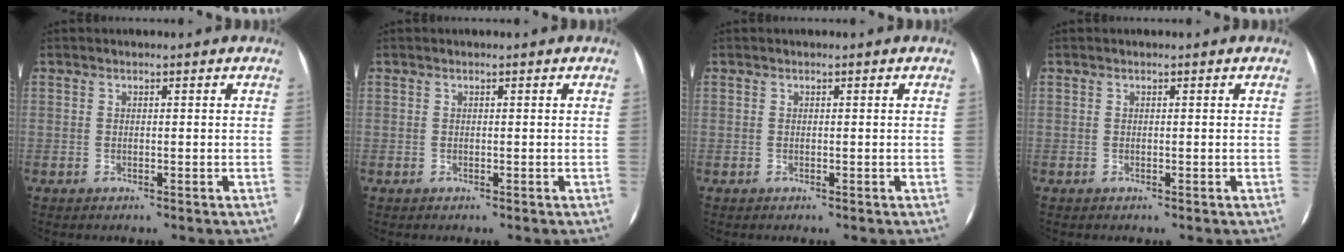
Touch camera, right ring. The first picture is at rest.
{"total": 0.0}
{"total": 0.0}
{"total": 0.0}